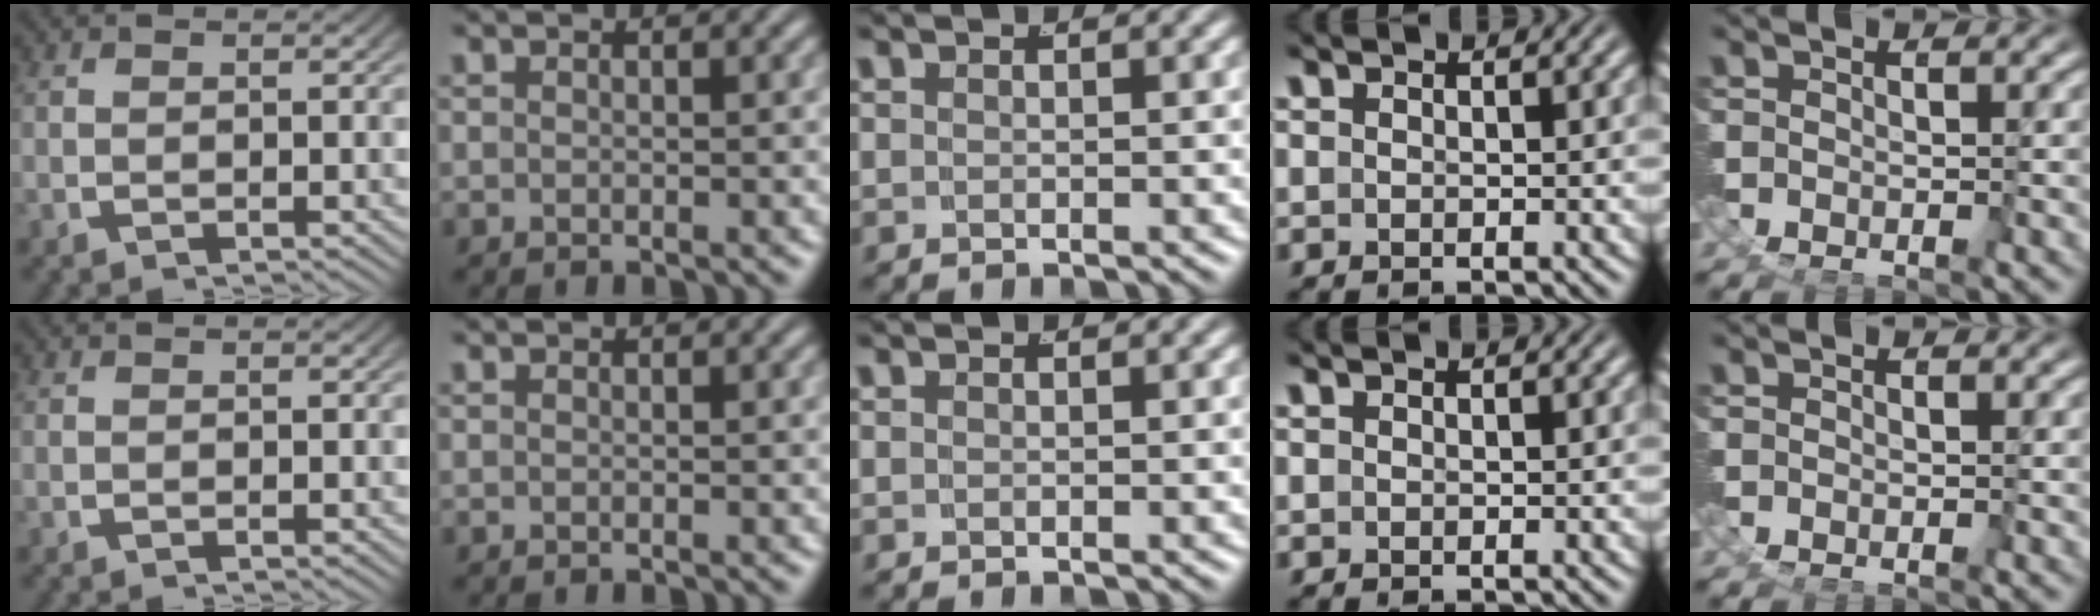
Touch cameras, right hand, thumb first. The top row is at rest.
{}